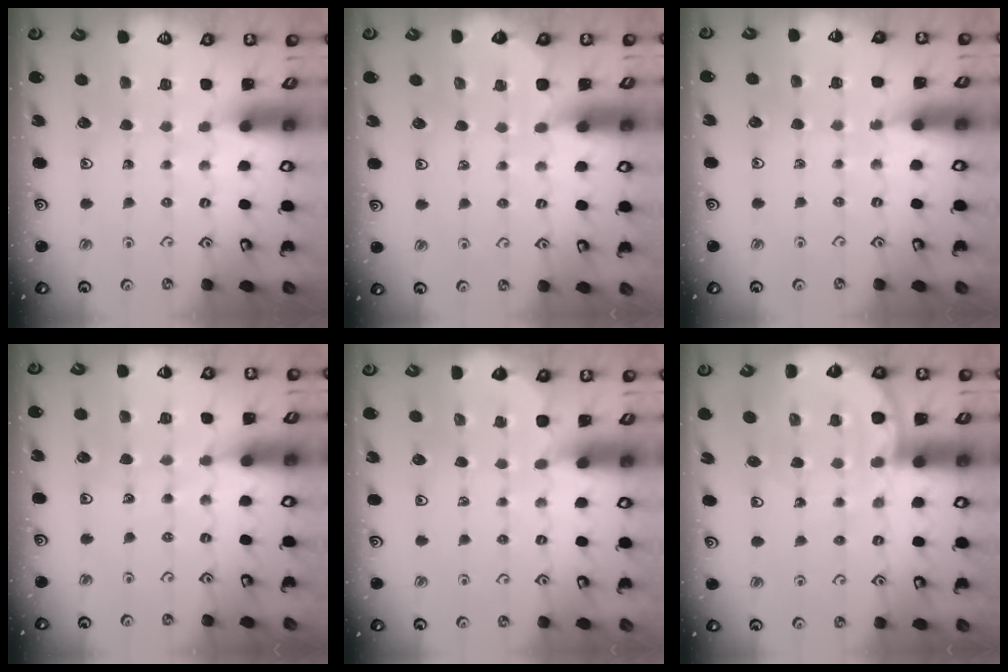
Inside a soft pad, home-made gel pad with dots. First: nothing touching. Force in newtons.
{"total": 2.4, "press": 2.4, "slide": 0.2}
{"total": 4.7, "press": 4.6, "slide": 0.8}
{"total": 4.5, "press": 4.3, "slide": 1.4}
{"total": 2.3, "press": 2.3, "slide": 0.1}
{"total": 8.8, "press": 8.5, "slide": 2.2}